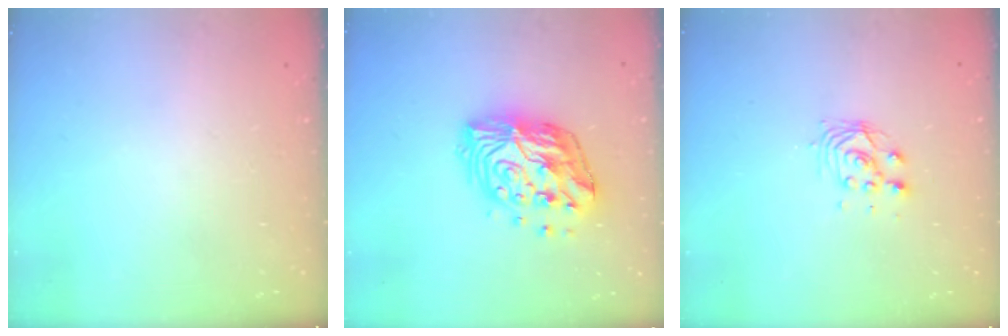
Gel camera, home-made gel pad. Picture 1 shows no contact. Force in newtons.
{"total": 15.0, "press": 15.0, "slide": 1.5}
{"total": 5.0, "press": 5.0, "slide": 0.2}